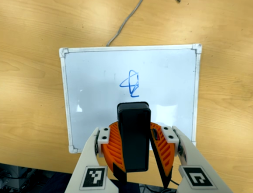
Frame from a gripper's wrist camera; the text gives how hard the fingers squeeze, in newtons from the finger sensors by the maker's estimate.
{"total": 10.1, "left": 10.3, "right": 9.8}